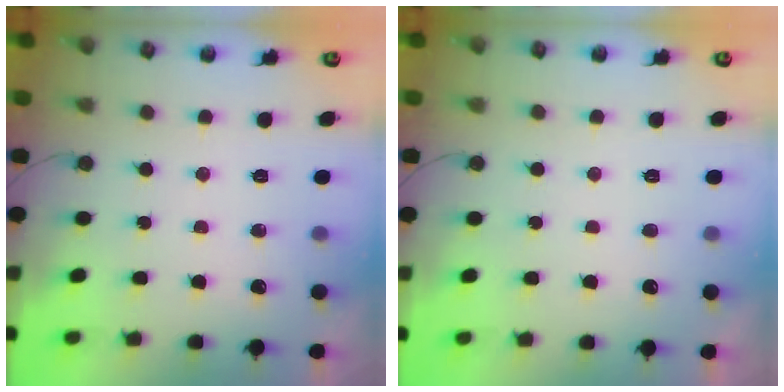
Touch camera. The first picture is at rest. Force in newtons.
{"total": 0.6, "press": 0.1, "slide": 0.5}